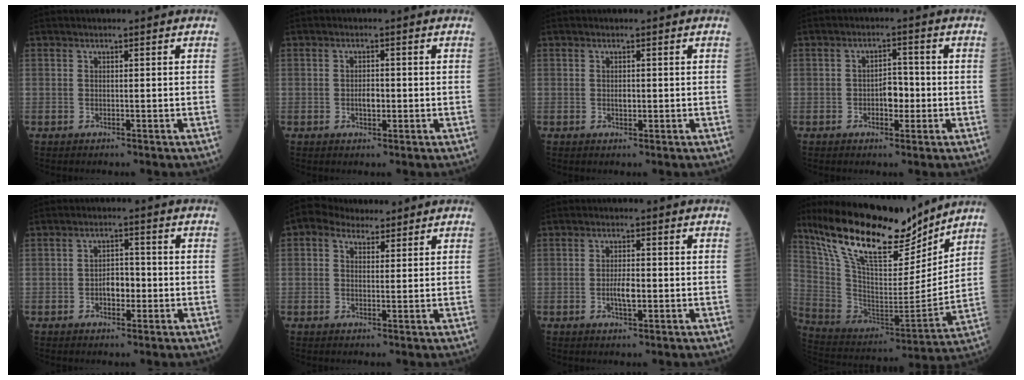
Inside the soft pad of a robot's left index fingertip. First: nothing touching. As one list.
[{"total": 2.0, "force": [-0.4, 1.0, 1.7], "torque": [-0.030, 0.002, -0.005]}, {"total": 1.0, "force": [0.0, 0.6, 0.8], "torque": [-0.016, 0.000, 0.001]}, {"total": 3.5, "force": [-0.9, 2.0, 2.8], "torque": [-0.042, 0.009, -0.015]}, {"total": 3.4, "force": [-0.9, 1.9, 2.7], "torque": [-0.043, 0.009, -0.016]}, {"total": 4.7, "force": [3.3, 2.8, 1.7], "torque": [-0.037, 0.029, 0.062]}, {"total": 3.0, "force": [-0.6, 0.9, 2.8], "torque": [-0.056, 0.001, -0.010]}, {"total": 21.9, "force": [16.8, 5.8, 12.7], "torque": [-0.231, -0.007, 0.302]}]